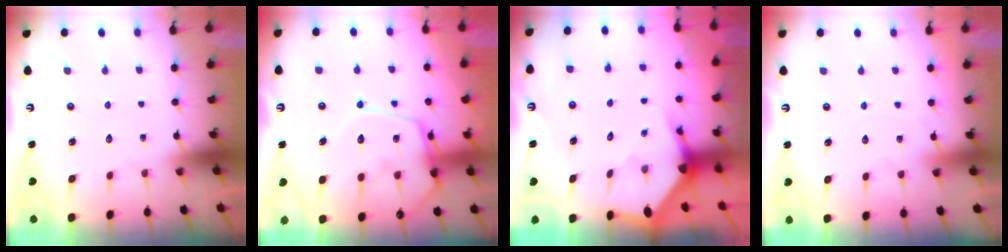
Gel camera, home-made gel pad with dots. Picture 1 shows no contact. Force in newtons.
{"total": 14.6, "press": 14.6, "slide": 1.3}
{"total": 2.9, "press": 2.9, "slide": 0.1}
{"total": 2.9, "press": 2.9, "slide": 0.4}